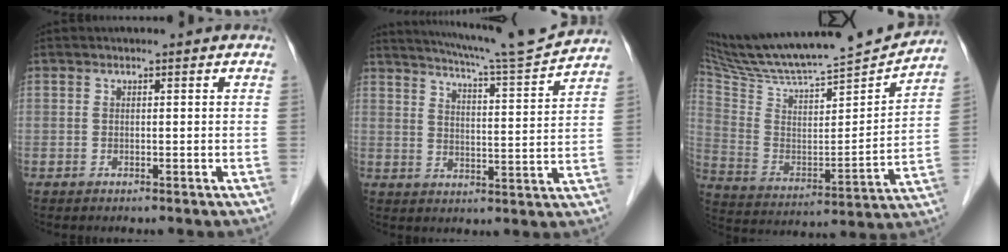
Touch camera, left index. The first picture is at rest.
{"total": 13.2, "force": [12.3, -1.9, 4.2], "torque": [-0.080, -0.028, 0.174]}
{"total": 23.4, "force": [22.0, 1.5, 8.0], "torque": [-0.147, -0.031, 0.350]}